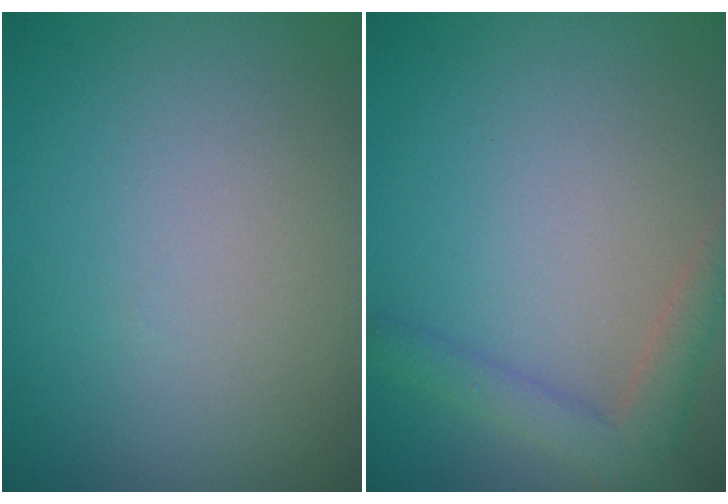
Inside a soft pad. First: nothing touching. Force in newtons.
{"total": 2.9, "press": 2.9, "slide": 0.2}